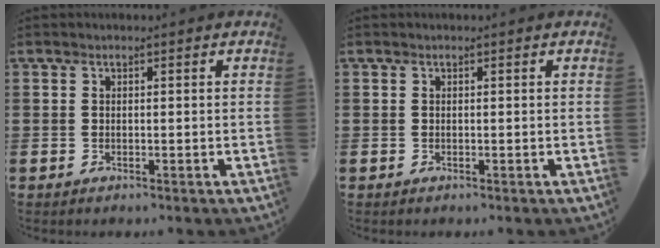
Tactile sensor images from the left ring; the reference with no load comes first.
{"total": 0.0}